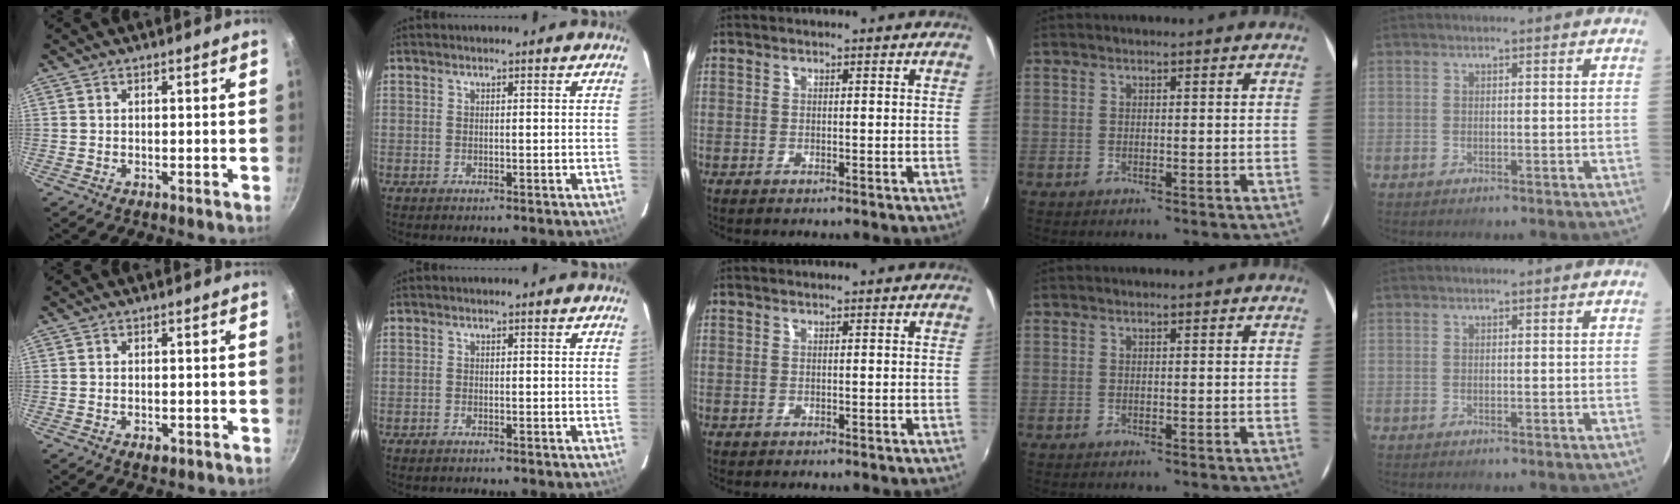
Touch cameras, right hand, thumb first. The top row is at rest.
{"thumb": {"total": 1.9, "force": [-0.8, 1.1, 1.3], "torque": [-0.024, -0.002, -0.011]}, "index": {"total": 0.8, "force": [-0.8, 0.3, 0.1], "torque": [-0.006, 0.003, -0.015]}}